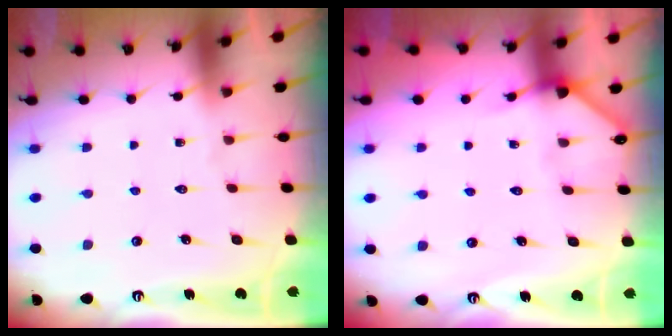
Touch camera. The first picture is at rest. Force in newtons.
{"total": 3.9, "press": 3.9, "slide": 0.2}